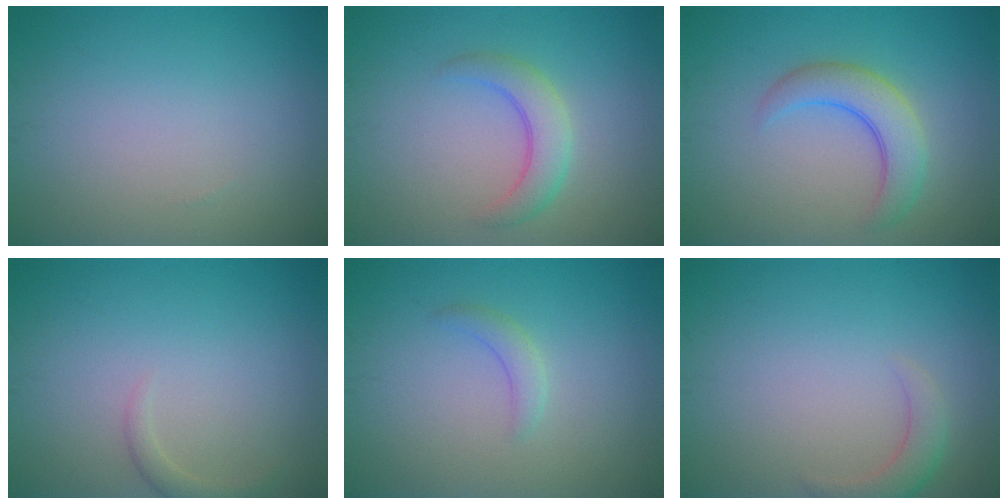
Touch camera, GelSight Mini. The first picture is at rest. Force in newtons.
{"total": 3.1, "press": 3.1, "slide": 0.2}
{"total": 4.1, "press": 4.1, "slide": 0.2}
{"total": 1.2, "press": 1.2, "slide": 0.1}
{"total": 1.4, "press": 1.4, "slide": 0.1}
{"total": 2.1, "press": 2.1, "slide": 0.2}